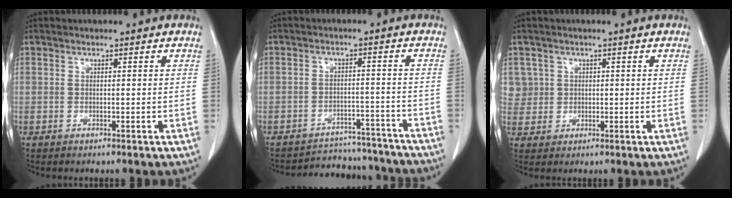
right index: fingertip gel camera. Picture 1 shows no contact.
{"total": 11.5, "force": [-11.0, 3.4, 0.2], "torque": [0.011, 0.024, -0.135]}
{"total": 3.8, "force": [1.3, 3.5, -0.3], "torque": [0.025, 0.005, 0.025]}